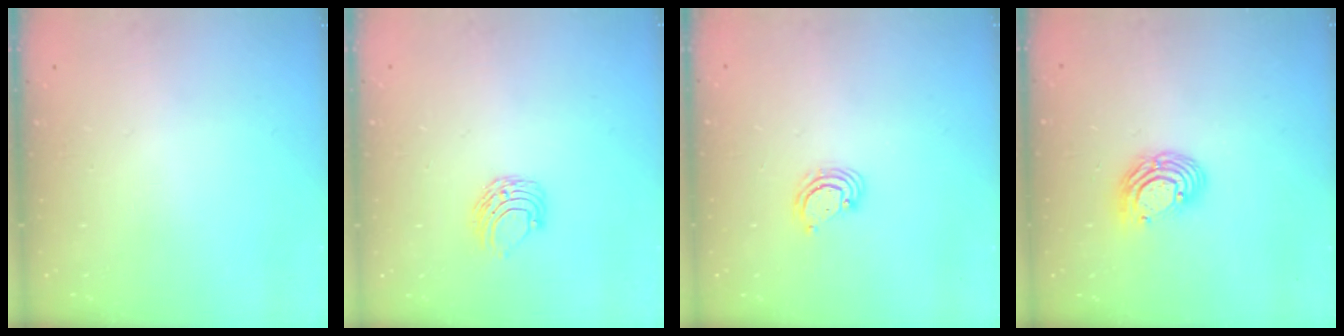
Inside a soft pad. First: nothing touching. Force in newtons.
{"total": 6.3, "press": 6.2, "slide": 0.6}
{"total": 2.9, "press": 2.9, "slide": 0.3}
{"total": 8.5, "press": 8.4, "slide": 1.3}